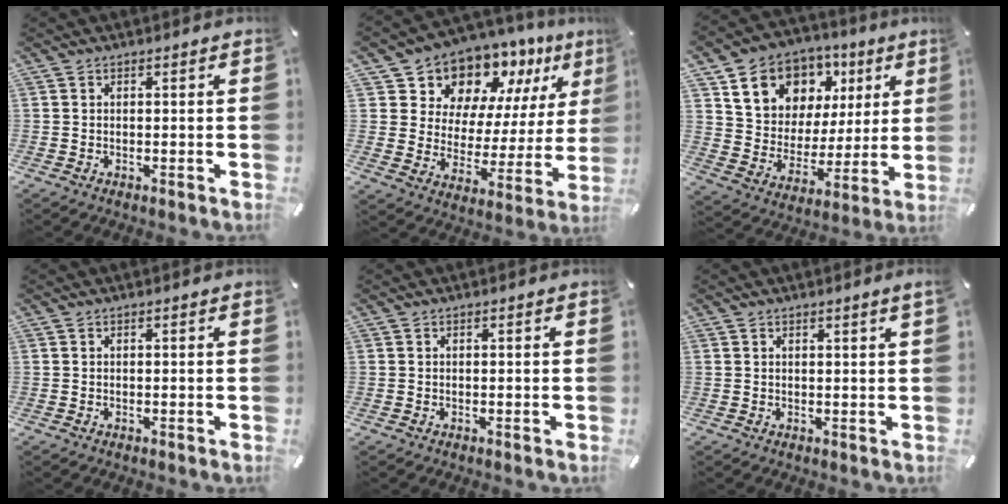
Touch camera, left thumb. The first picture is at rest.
{"total": 11.8, "force": [10.5, 5.5, 0.3], "torque": [-0.023, -0.120, 0.187]}
{"total": 13.9, "force": [7.7, 11.0, 3.6], "torque": [-0.072, -0.048, 0.147]}
{"total": 0.0}
{"total": 0.0}
{"total": 1.1, "force": [0.8, -0.1, 0.8], "torque": [-0.015, -0.002, 0.014]}